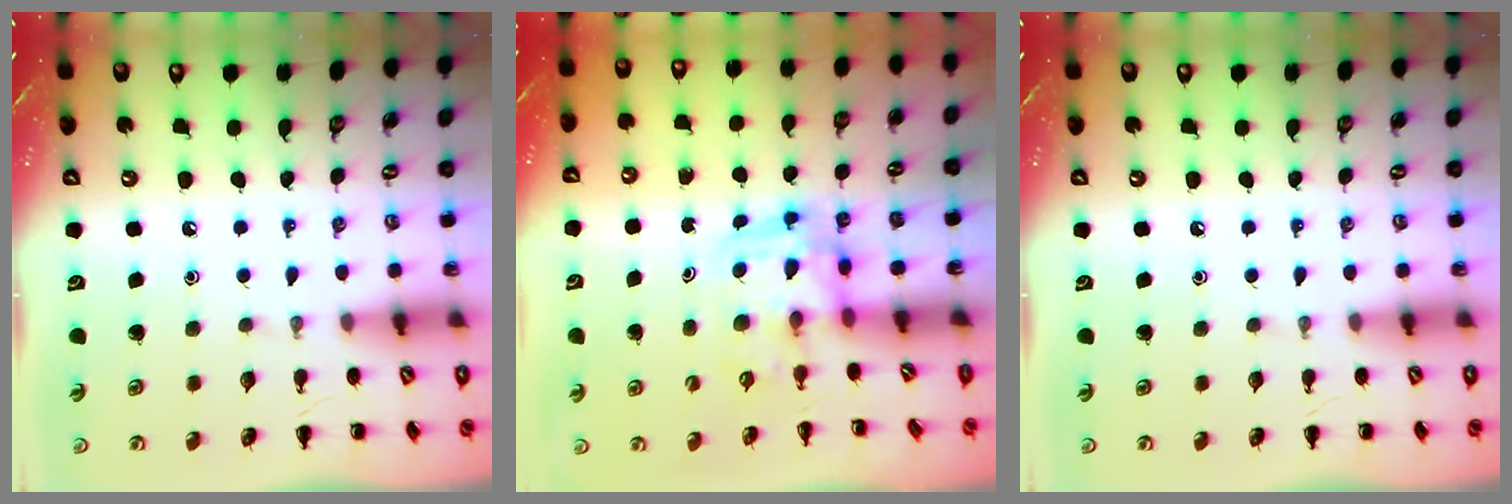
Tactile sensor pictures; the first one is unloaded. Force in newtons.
{"total": 3.4, "press": 3.4, "slide": 0.7}
{"total": 0.0}